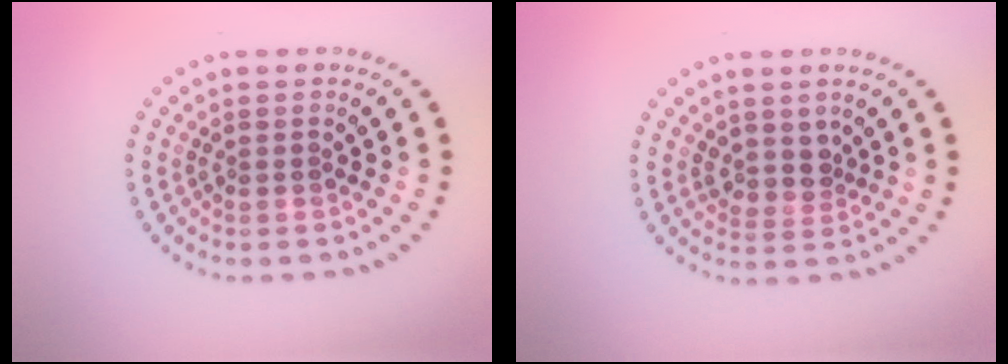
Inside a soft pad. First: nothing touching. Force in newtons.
{"total": 2.0, "press": 1.6, "slide": 1.2}